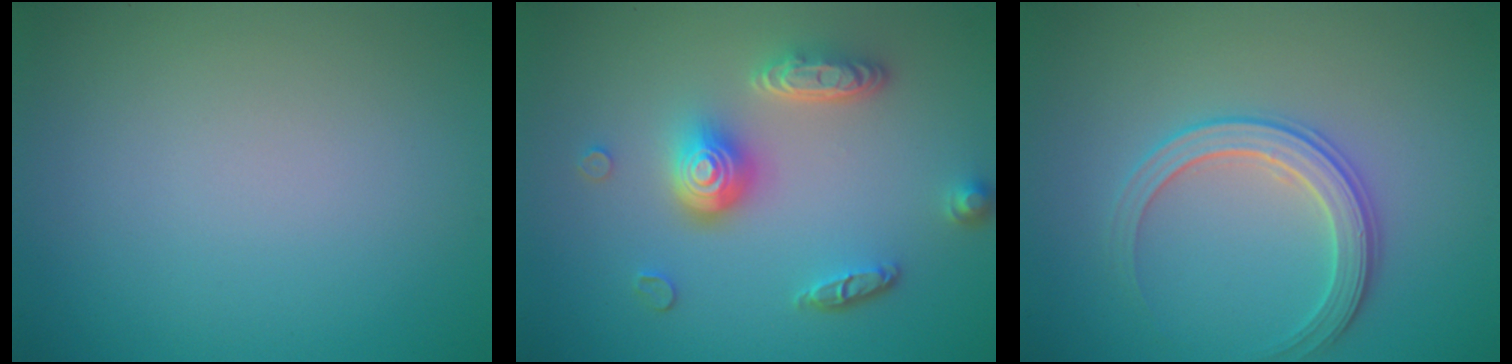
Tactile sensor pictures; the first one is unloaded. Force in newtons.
{"total": 4.8, "press": 3.7, "slide": 3.1}
{"total": 3.0, "press": 2.9, "slide": 0.3}